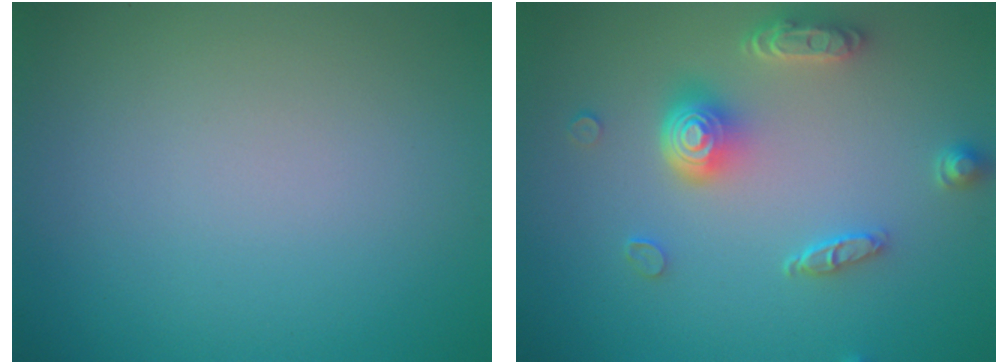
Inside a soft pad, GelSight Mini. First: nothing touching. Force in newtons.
{"total": 4.6, "press": 3.6, "slide": 2.9}